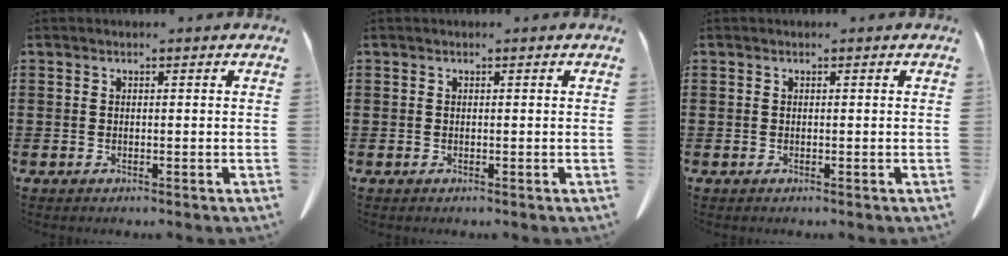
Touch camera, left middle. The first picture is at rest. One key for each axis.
{"total": 0.0}
{"total": 0.0}